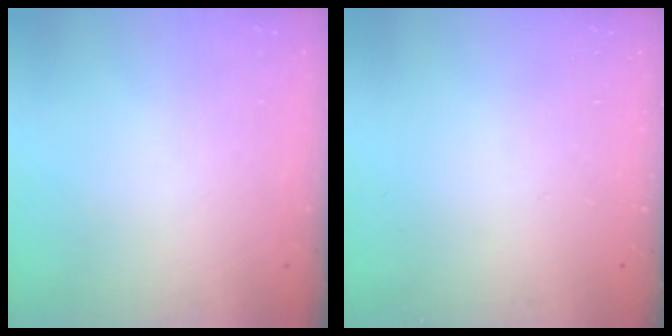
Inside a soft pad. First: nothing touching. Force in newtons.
{"total": 0.0}